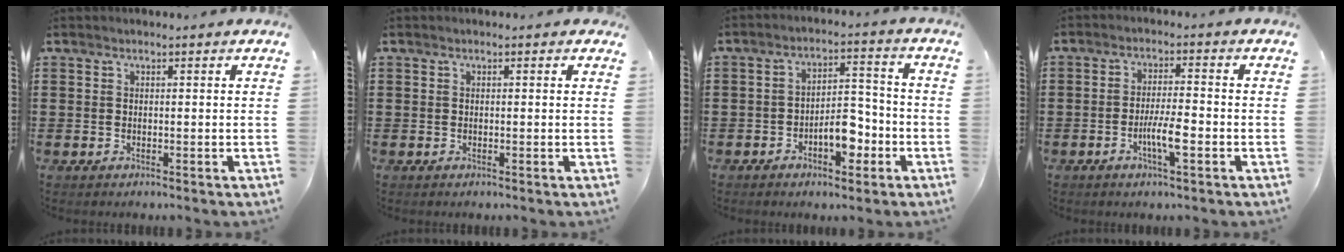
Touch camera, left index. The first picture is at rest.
{"total": 0.0}
{"total": 6.7, "force": [-2.9, 3.4, 4.9], "torque": [-0.080, 0.010, -0.056]}
{"total": 5.1, "force": [-1.8, 1.0, 4.7], "torque": [-0.091, 0.000, -0.036]}